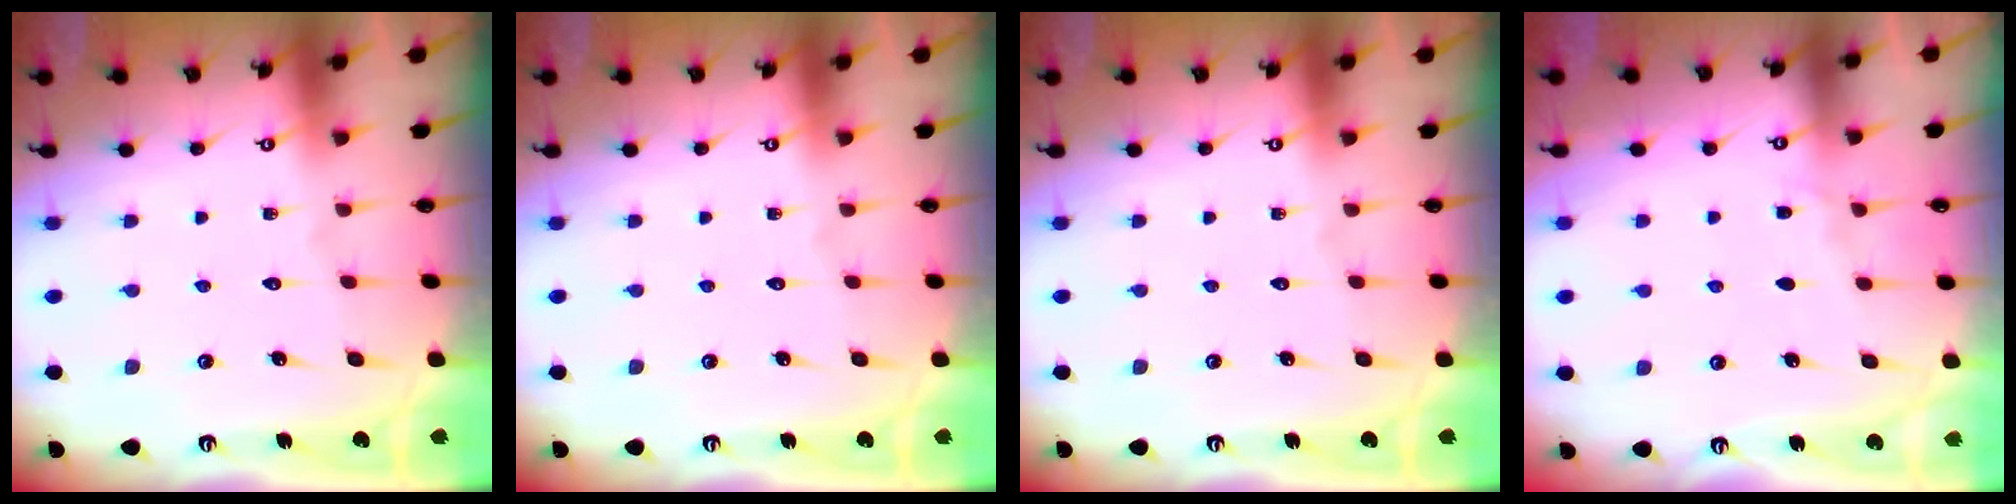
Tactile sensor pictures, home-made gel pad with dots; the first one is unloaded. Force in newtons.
{"total": 0.0}
{"total": 0.0}
{"total": 4.5, "press": 4.4, "slide": 0.5}